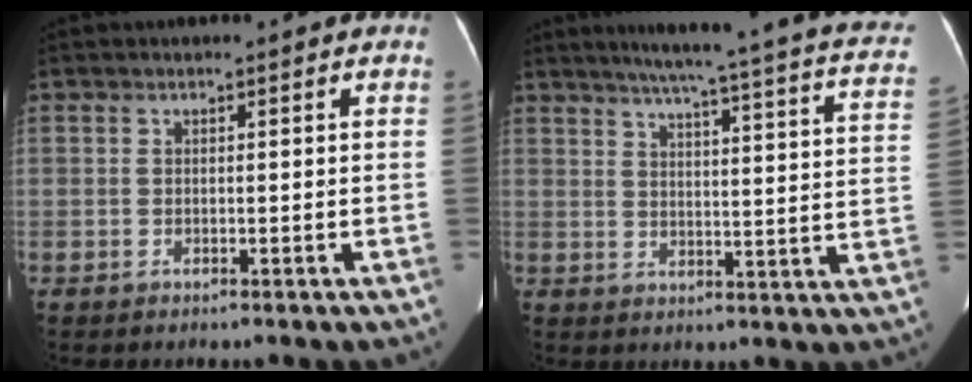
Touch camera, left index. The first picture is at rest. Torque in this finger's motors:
{"motor_torque": [0.26, -1.52, -0.02, 0.08]}